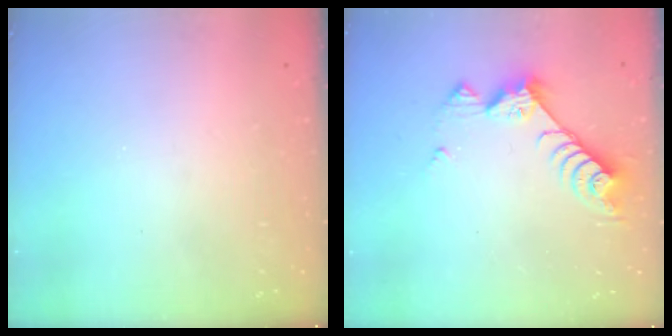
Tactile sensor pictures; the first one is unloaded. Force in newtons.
{"total": 8.6, "press": 8.6, "slide": 0.2}